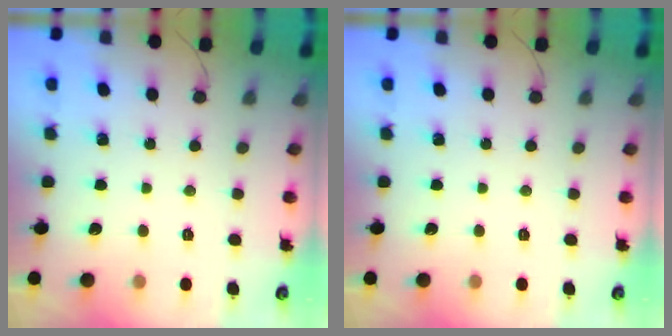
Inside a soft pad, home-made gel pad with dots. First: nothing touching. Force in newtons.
{"total": 0.0}